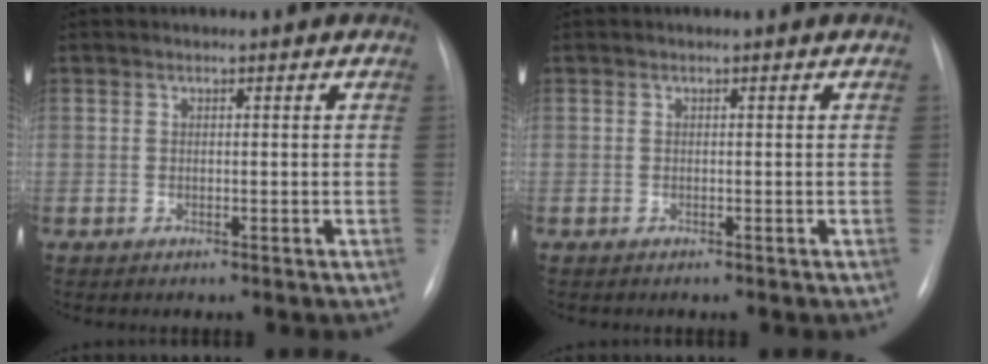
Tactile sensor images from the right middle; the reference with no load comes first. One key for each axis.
{"total": 0.0}